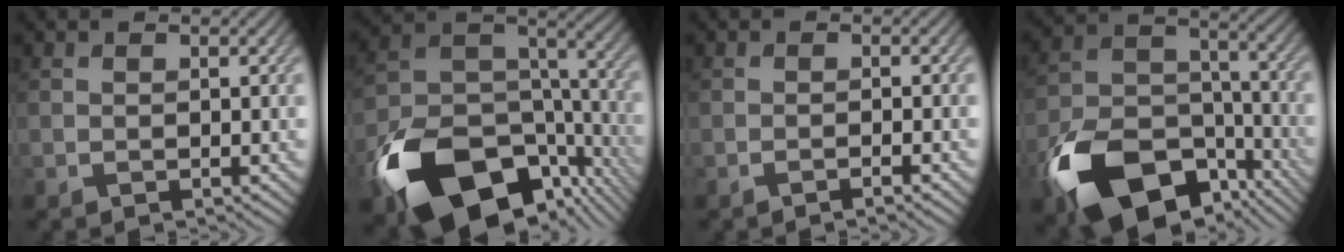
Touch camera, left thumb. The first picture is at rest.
{"total": 18.8, "force": [-10.3, 11.3, 10.9], "torque": [-0.221, -0.053, -0.163]}
{"total": 1.8, "force": [-1.2, 0.1, 1.4], "torque": [-0.018, 0.006, -0.029]}
{"total": 16.7, "force": [-9.9, 9.7, 9.3], "torque": [-0.195, -0.045, -0.175]}